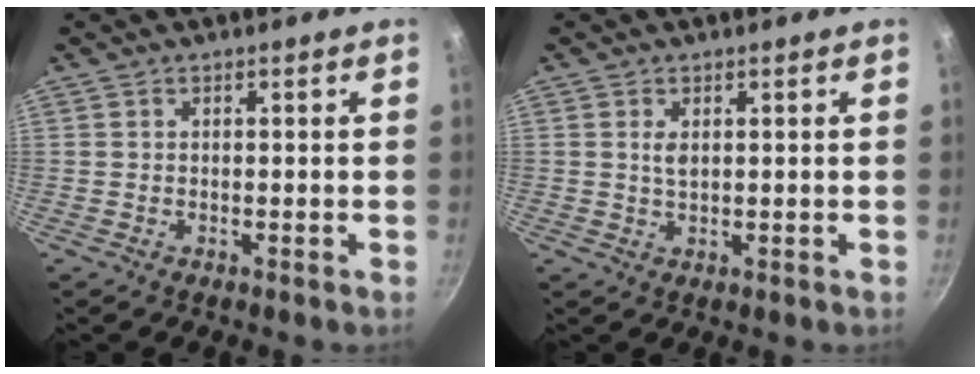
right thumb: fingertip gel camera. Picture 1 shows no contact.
{"total": 2.0, "force": [0.5, 1.1, 1.5], "torque": [-0.027, -0.003, 0.010]}